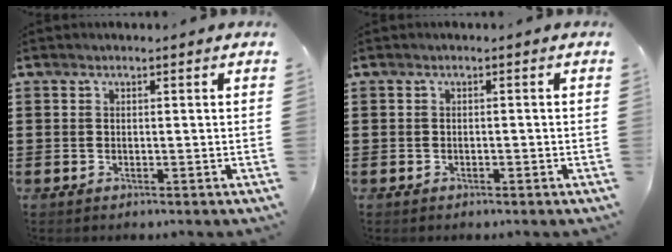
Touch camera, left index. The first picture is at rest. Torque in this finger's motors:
{"motor_torque": [0.00, 0.02, -0.05, 0.00]}